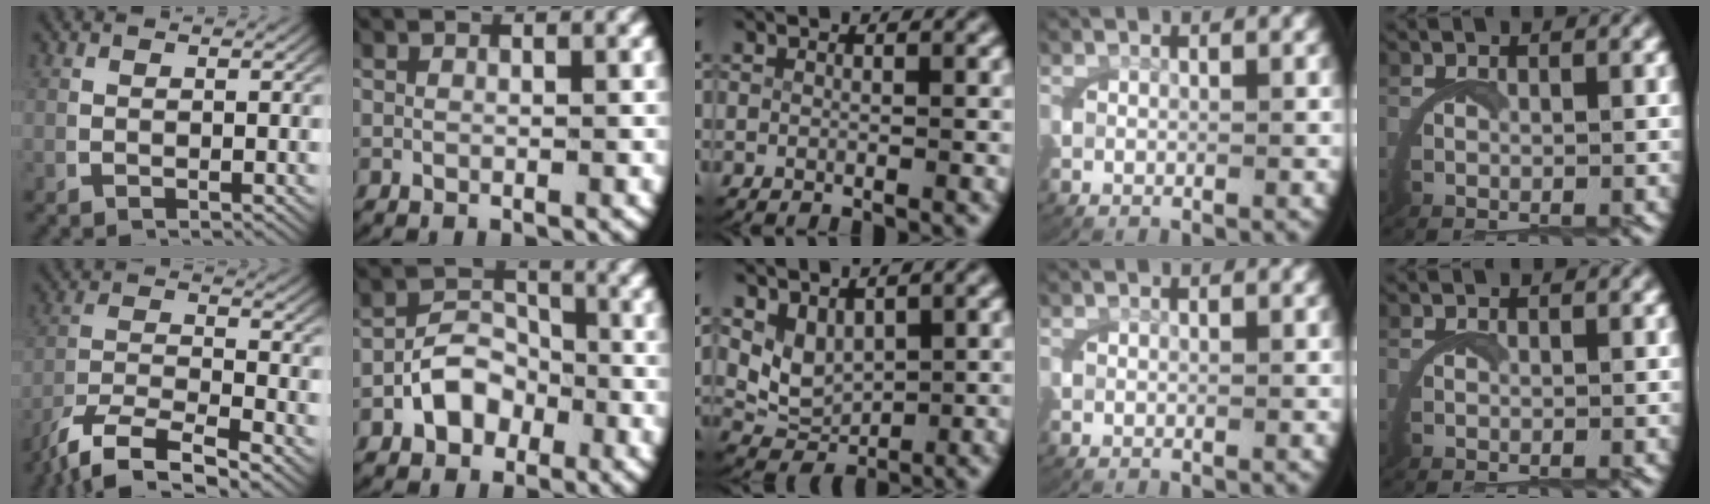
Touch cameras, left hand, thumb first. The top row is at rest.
{"thumb": {"total": 8.7, "force": [-4.5, 5.1, 5.4], "torque": [-0.118, -0.036, -0.061]}, "index": {"total": 4.5, "force": [-1.9, 3.5, 2.0], "torque": [-0.044, -0.005, -0.033]}, "middle": {"total": 6.4, "force": [1.1, 5.6, 3.0], "torque": [-0.076, -0.020, 0.021]}}